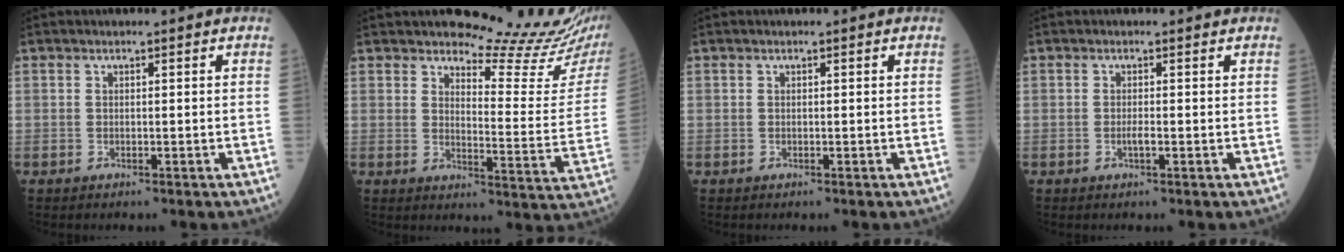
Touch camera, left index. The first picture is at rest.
{"total": 13.9, "force": [13.5, -0.5, 3.0], "torque": [-0.040, -0.108, 0.149]}
{"total": 0.0}
{"total": 0.9, "force": [-0.4, 0.1, 0.8], "torque": [-0.015, -0.004, -0.006]}